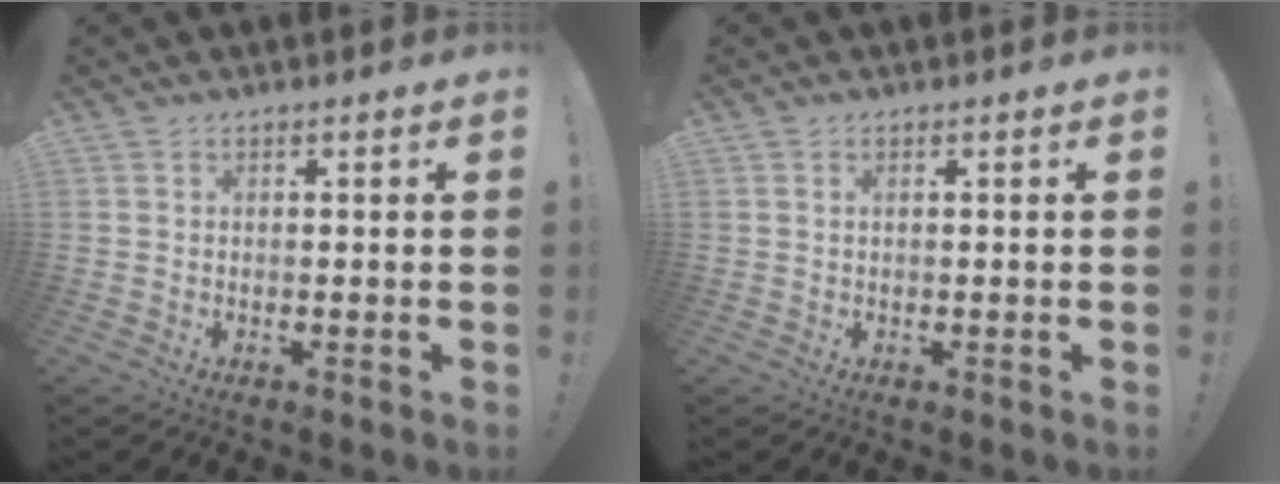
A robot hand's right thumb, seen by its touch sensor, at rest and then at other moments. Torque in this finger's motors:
{"motor_torque": [-0.05, -0.07, 0.17, 0.16, 0.01]}